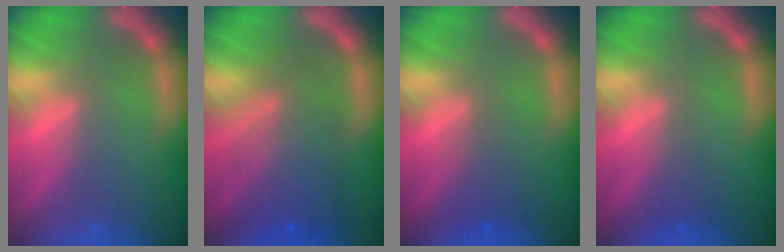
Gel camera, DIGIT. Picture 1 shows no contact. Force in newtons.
{"total": 7.1}
{"total": 2.0}
{"total": 1.5}